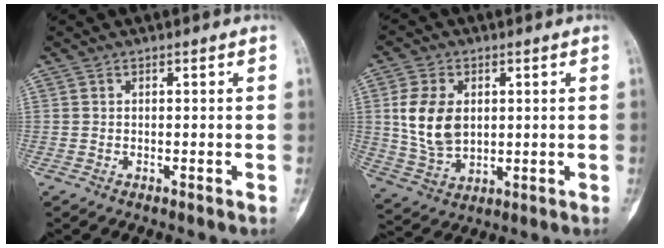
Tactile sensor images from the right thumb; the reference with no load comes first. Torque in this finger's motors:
{"motor_torque": [0.97, 1.57, 0.68, -0.65, 0.37]}